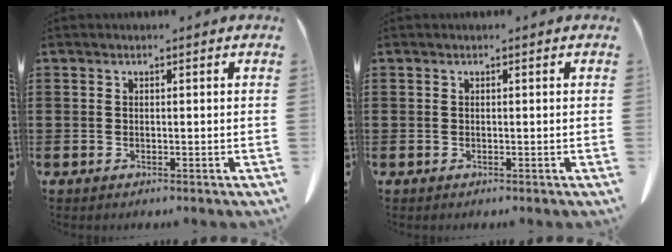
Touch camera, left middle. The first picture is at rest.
{"total": 0.0}